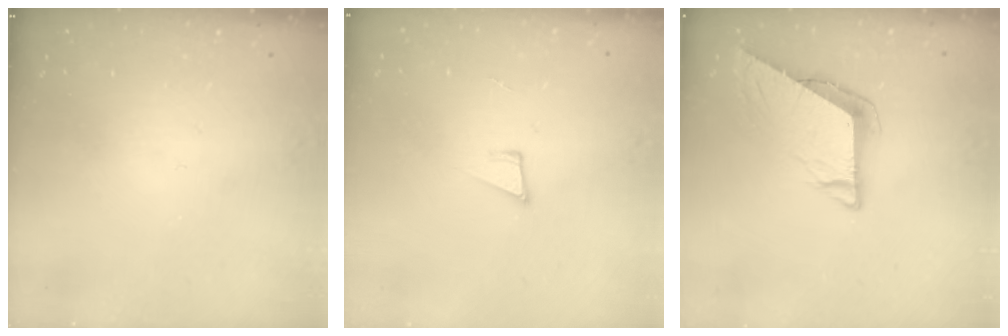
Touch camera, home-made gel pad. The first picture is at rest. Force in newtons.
{"total": 5.7, "press": 4.5, "slide": 3.4}
{"total": 7.7, "press": 7.7, "slide": 0.3}